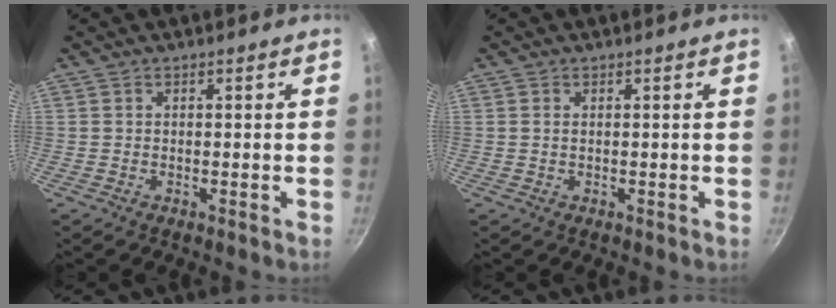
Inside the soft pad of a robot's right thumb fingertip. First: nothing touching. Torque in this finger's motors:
{"motor_torque": [-0.49, -0.21, -0.25, 0.28, -0.01]}